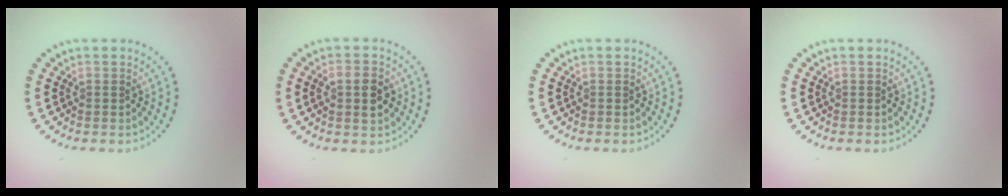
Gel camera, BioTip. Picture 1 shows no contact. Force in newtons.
{"total": 2.8, "press": 2.8, "slide": 0.3}
{"total": 0.0}
{"total": 0.0}